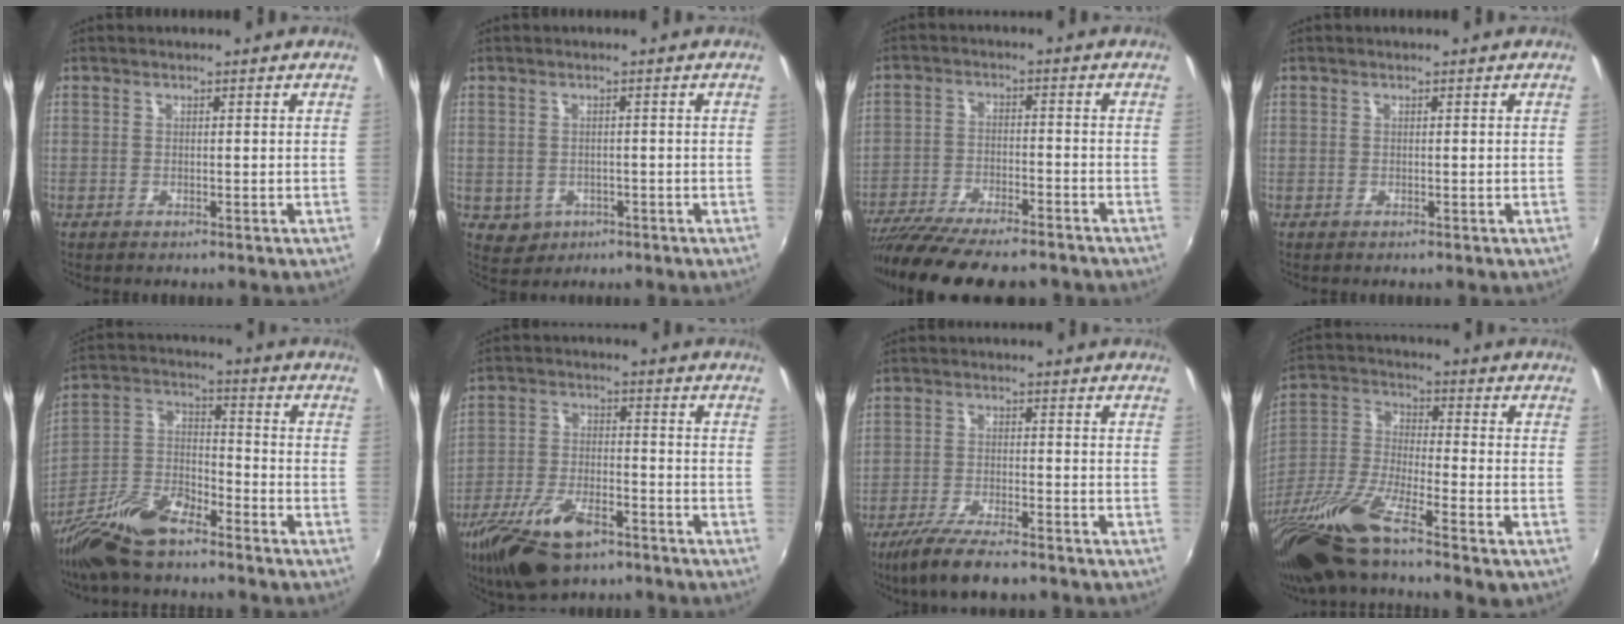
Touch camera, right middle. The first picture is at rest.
{"total": 3.3, "force": [-0.8, 3.0, 1.1], "torque": [-0.027, -0.001, -0.003]}
{"total": 19.2, "force": [-16.2, 4.2, 9.4], "torque": [-0.186, -0.042, -0.256]}
{"total": 0.0}
{"total": 13.1, "force": [-9.1, 4.8, 8.1], "torque": [-0.178, -0.009, -0.182]}
{"total": 14.3, "force": [-9.3, 6.1, 9.0], "torque": [-0.196, -0.026, -0.171]}
{"total": 9.3, "force": [-7.3, 1.7, 5.4], "torque": [-0.127, -0.027, -0.131]}
{"total": 15.8, "force": [-11.3, 1.5, 10.9], "torque": [-0.228, -0.037, -0.226]}